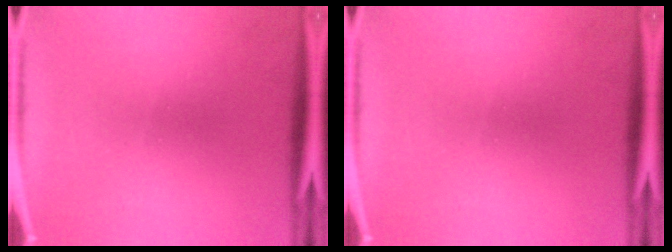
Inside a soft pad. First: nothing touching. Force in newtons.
{"total": 0.0}